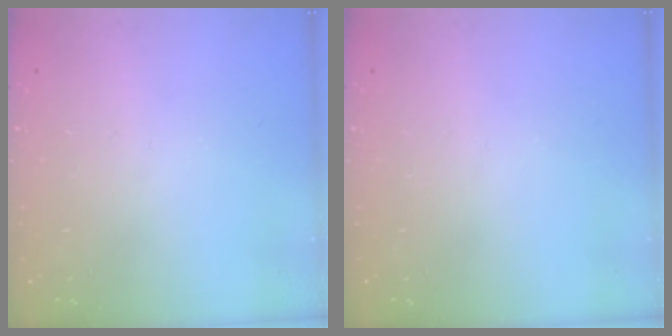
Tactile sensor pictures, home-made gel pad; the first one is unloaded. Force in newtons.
{"total": 0.0}